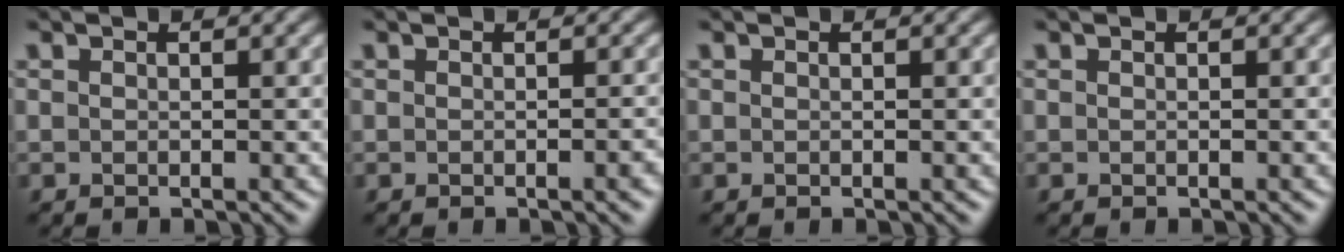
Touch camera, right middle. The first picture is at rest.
{"total": 1.1, "force": [-0.4, 0.2, 1.0], "torque": [-0.011, 0.001, -0.006]}
{"total": 0.0}
{"total": 0.0}